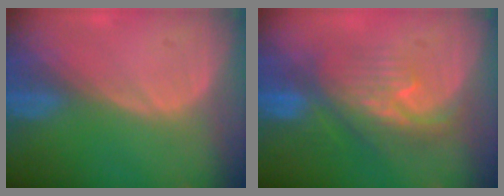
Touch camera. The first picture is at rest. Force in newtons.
{"total": 7.9, "press": 7.5, "slide": 2.5}